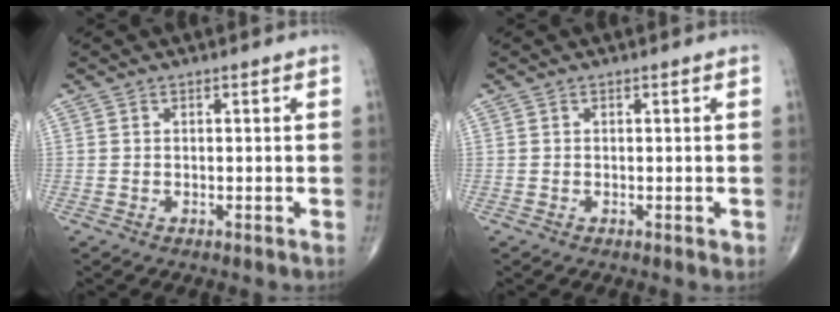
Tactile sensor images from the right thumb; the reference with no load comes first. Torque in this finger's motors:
{"motor_torque": [0.02, 0.16, -0.09, -0.02, 0.03]}